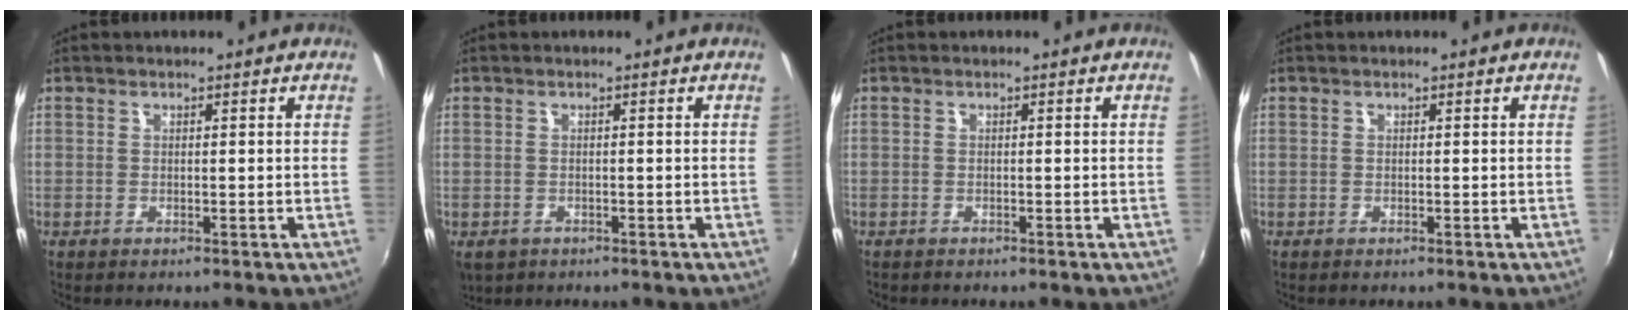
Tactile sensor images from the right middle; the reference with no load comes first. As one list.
[{"total": 4.9, "force": [-2.4, 3.6, 2.4], "torque": [-0.052, -0.017, -0.033]}, {"total": 0.6, "force": [-0.6, 0.3, 0.1], "torque": [-0.004, 0.000, -0.010]}, {"total": 0.0}]